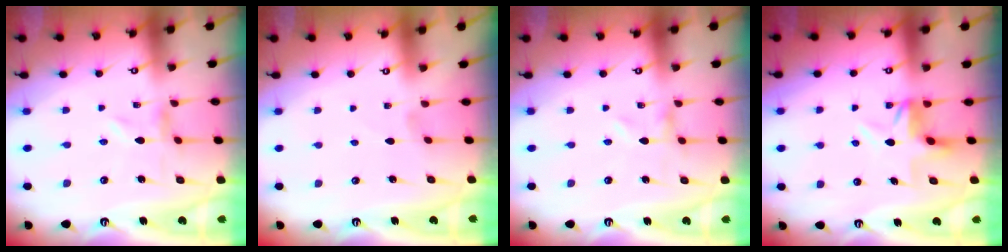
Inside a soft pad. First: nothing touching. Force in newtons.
{"total": 0.0}
{"total": 0.0}
{"total": 4.6, "press": 4.6, "slide": 0.1}